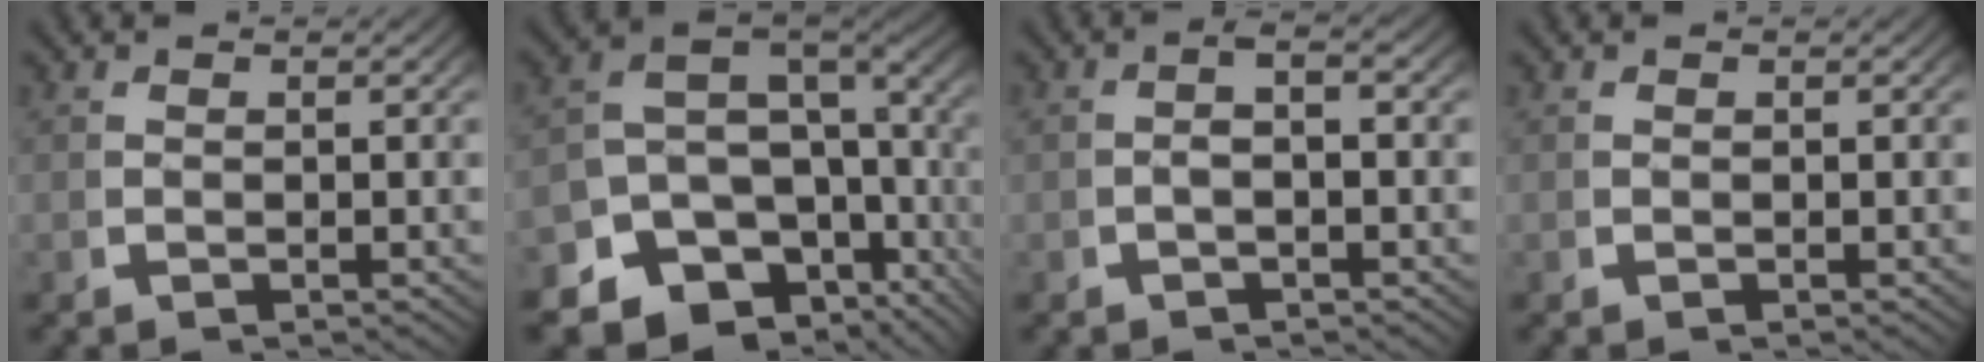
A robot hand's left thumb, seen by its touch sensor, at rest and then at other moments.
{"total": 15.0, "force": [-3.0, 11.1, 9.5], "torque": [-0.169, -0.037, -0.046]}
{"total": 2.4, "force": [-0.5, 1.0, 2.1], "torque": [-0.039, 0.003, -0.010]}
{"total": 0.0}